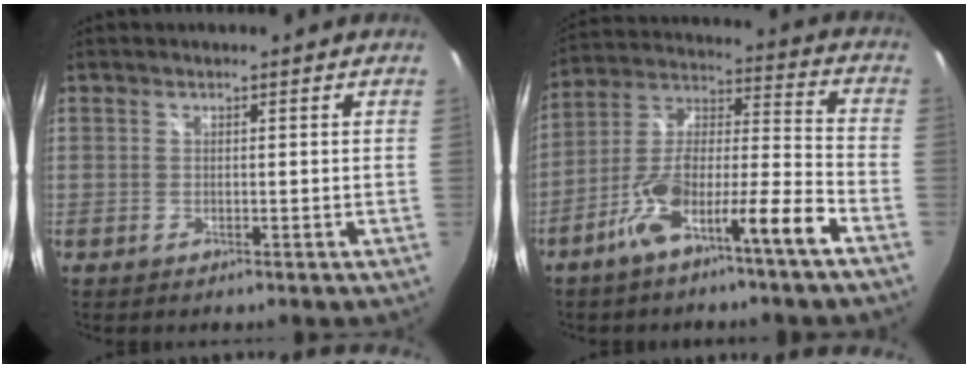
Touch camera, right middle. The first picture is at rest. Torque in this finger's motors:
{"motor_torque": [1.44, -0.70, 0.87, 0.21]}